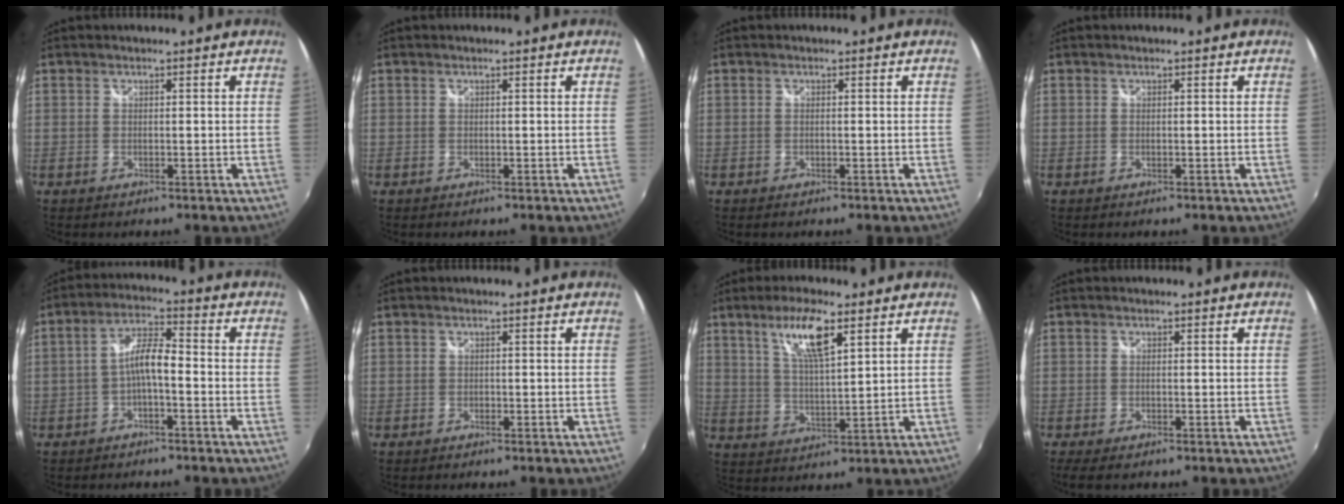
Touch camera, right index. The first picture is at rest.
{"total": 0.0}
{"total": 0.0}
{"total": 0.0}
{"total": 5.4, "force": [-2.0, 1.3, 4.8], "torque": [-0.099, 0.014, -0.037]}
{"total": 0.0}
{"total": 8.6, "force": [4.8, 1.7, 6.9], "torque": [-0.127, 0.004, 0.092]}
{"total": 2.6, "force": [-1.3, 0.6, 2.1], "torque": [-0.043, -0.007, -0.020]}